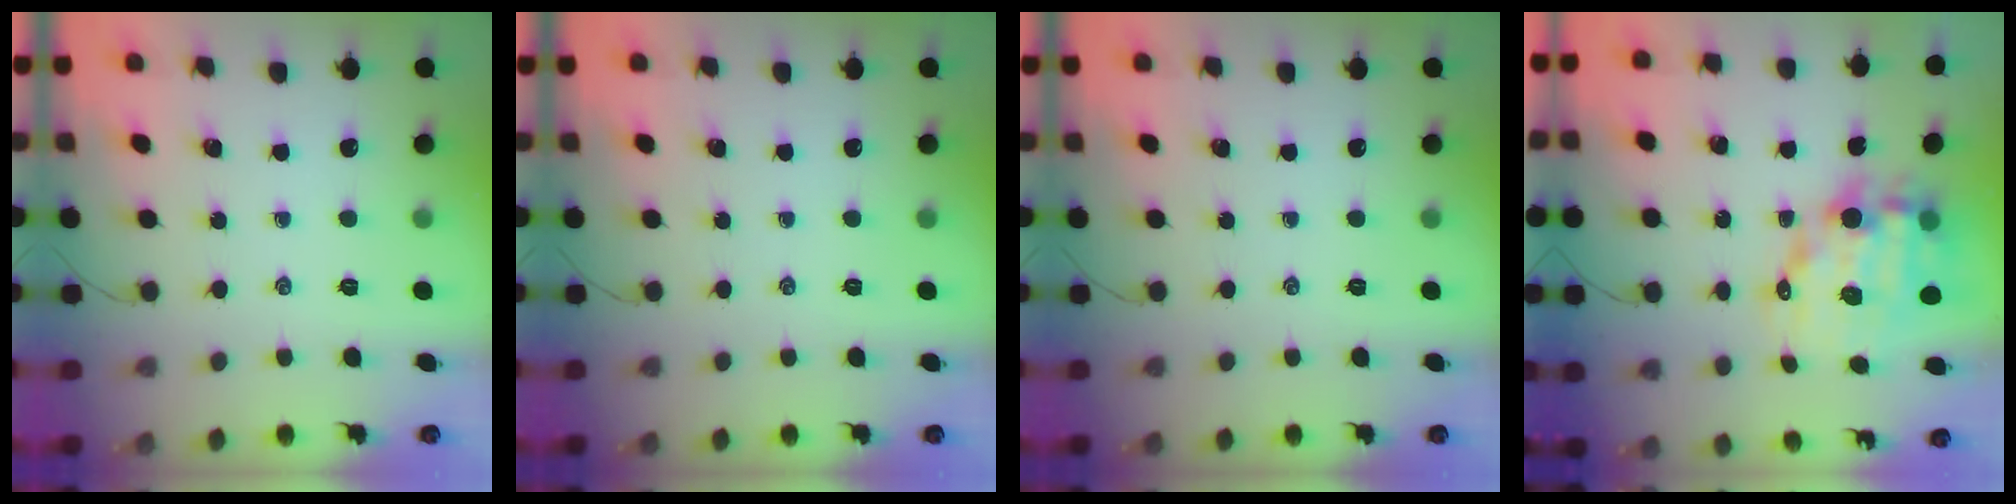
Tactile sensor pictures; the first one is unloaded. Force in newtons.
{"total": 0.0}
{"total": 0.0}
{"total": 14.3, "press": 13.9, "slide": 3.2}